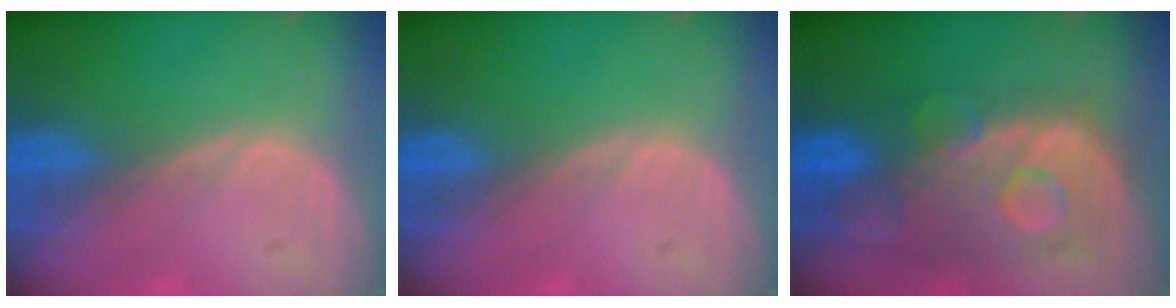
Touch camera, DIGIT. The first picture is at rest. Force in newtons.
{"total": 0.0}
{"total": 11.2, "press": 9.7, "slide": 5.6}